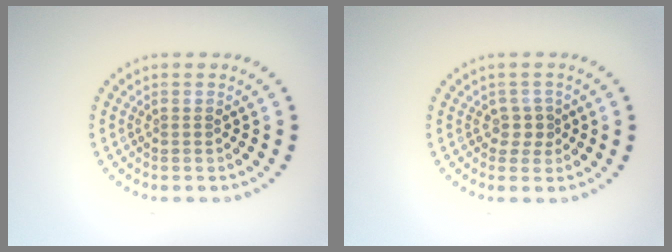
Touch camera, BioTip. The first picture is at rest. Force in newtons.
{"total": 1.6, "press": 1.2, "slide": 1.0}